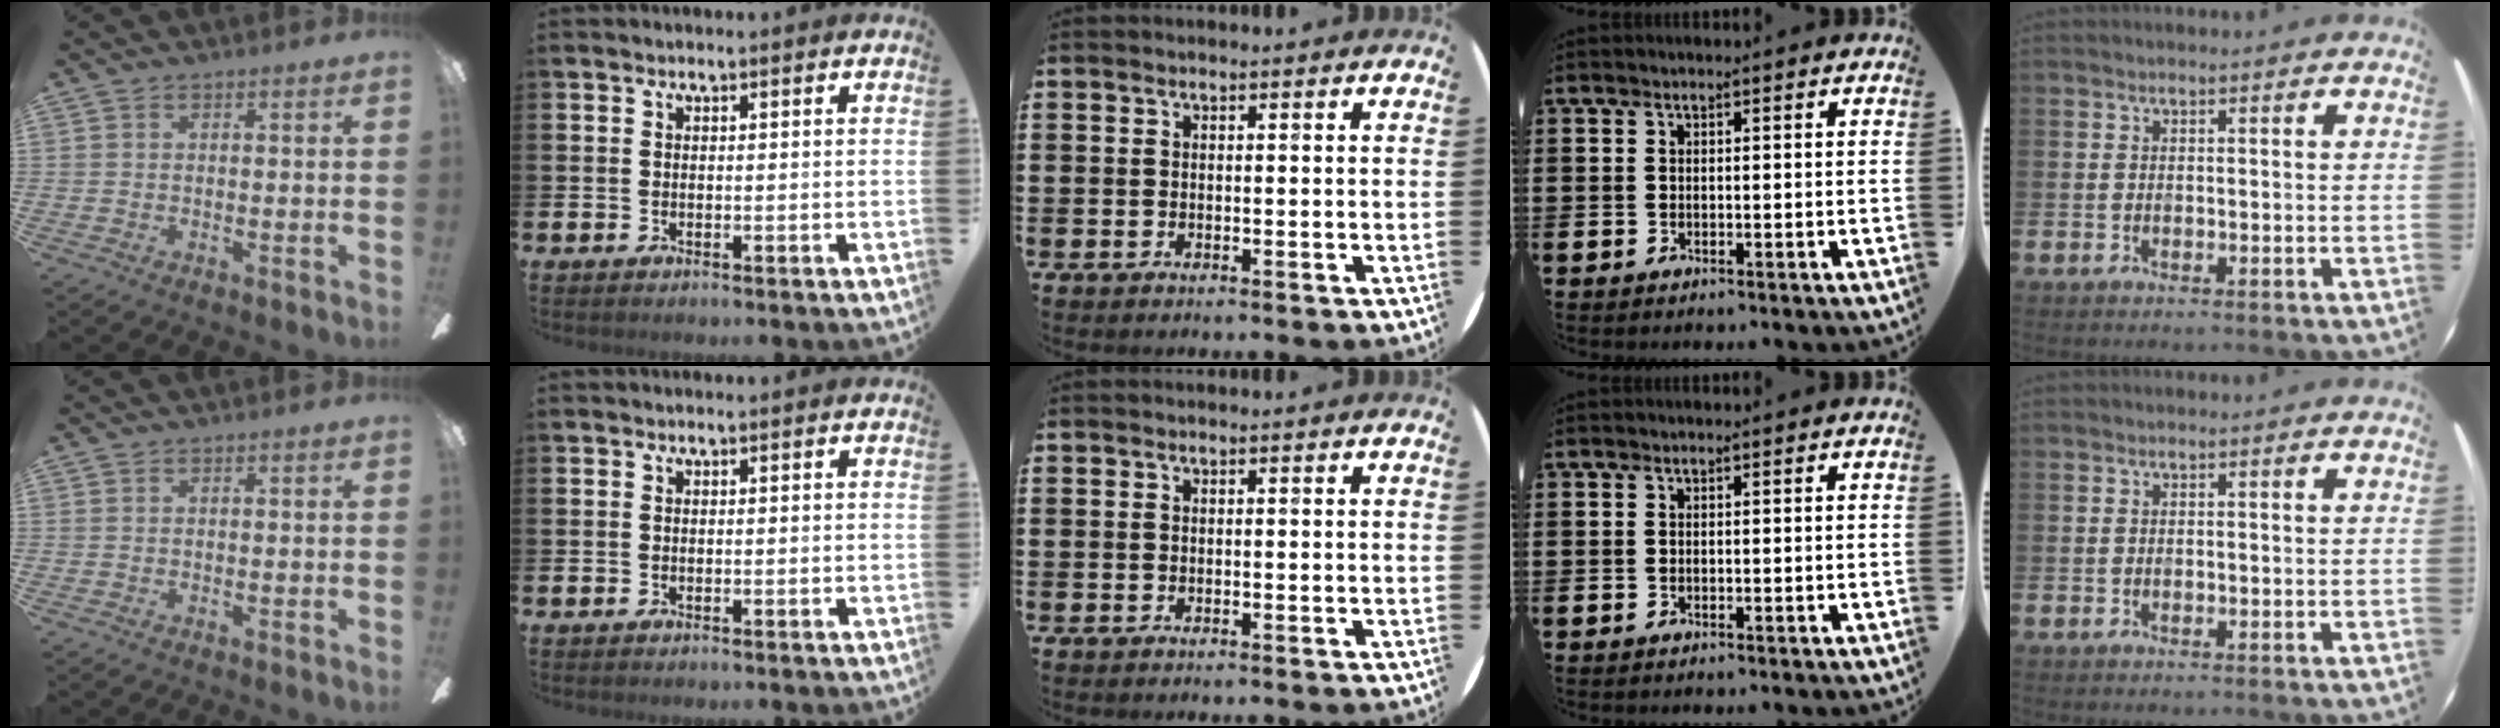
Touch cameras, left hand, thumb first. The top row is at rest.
{}